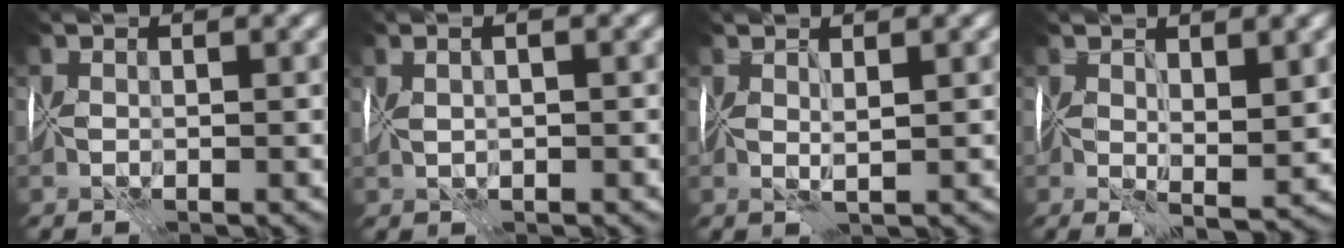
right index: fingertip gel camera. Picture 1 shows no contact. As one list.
[{"total": 1.5, "force": [0.7, 0.3, 1.3], "torque": [-0.020, 0.009, 0.011]}, {"total": 1.1, "force": [0.6, -0.6, 0.6], "torque": [-0.010, -0.003, 0.011]}, {"total": 3.7, "force": [1.2, 1.0, 3.4], "torque": [-0.058, -0.008, 0.023]}]